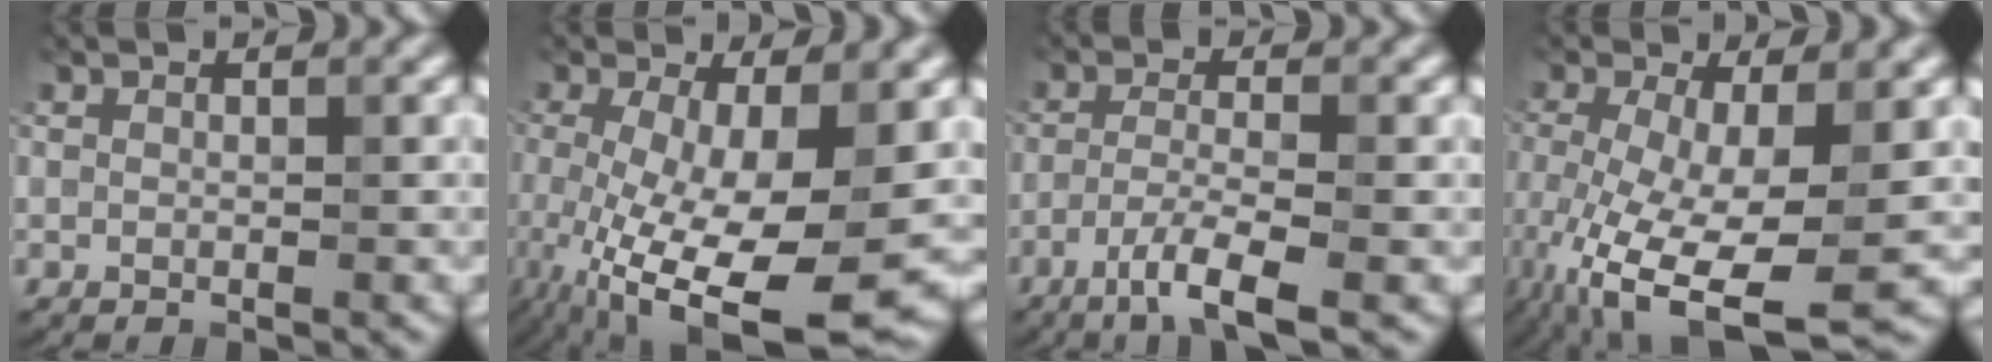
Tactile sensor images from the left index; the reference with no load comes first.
{"total": 13.9, "force": [-4.3, 4.6, 12.4], "torque": [-0.214, -0.033, -0.065]}
{"total": 4.1, "force": [-2.3, 0.5, 3.4], "torque": [-0.065, 0.002, -0.054]}
{"total": 11.4, "force": [-4.1, 4.1, 9.8], "torque": [-0.191, -0.033, -0.067]}